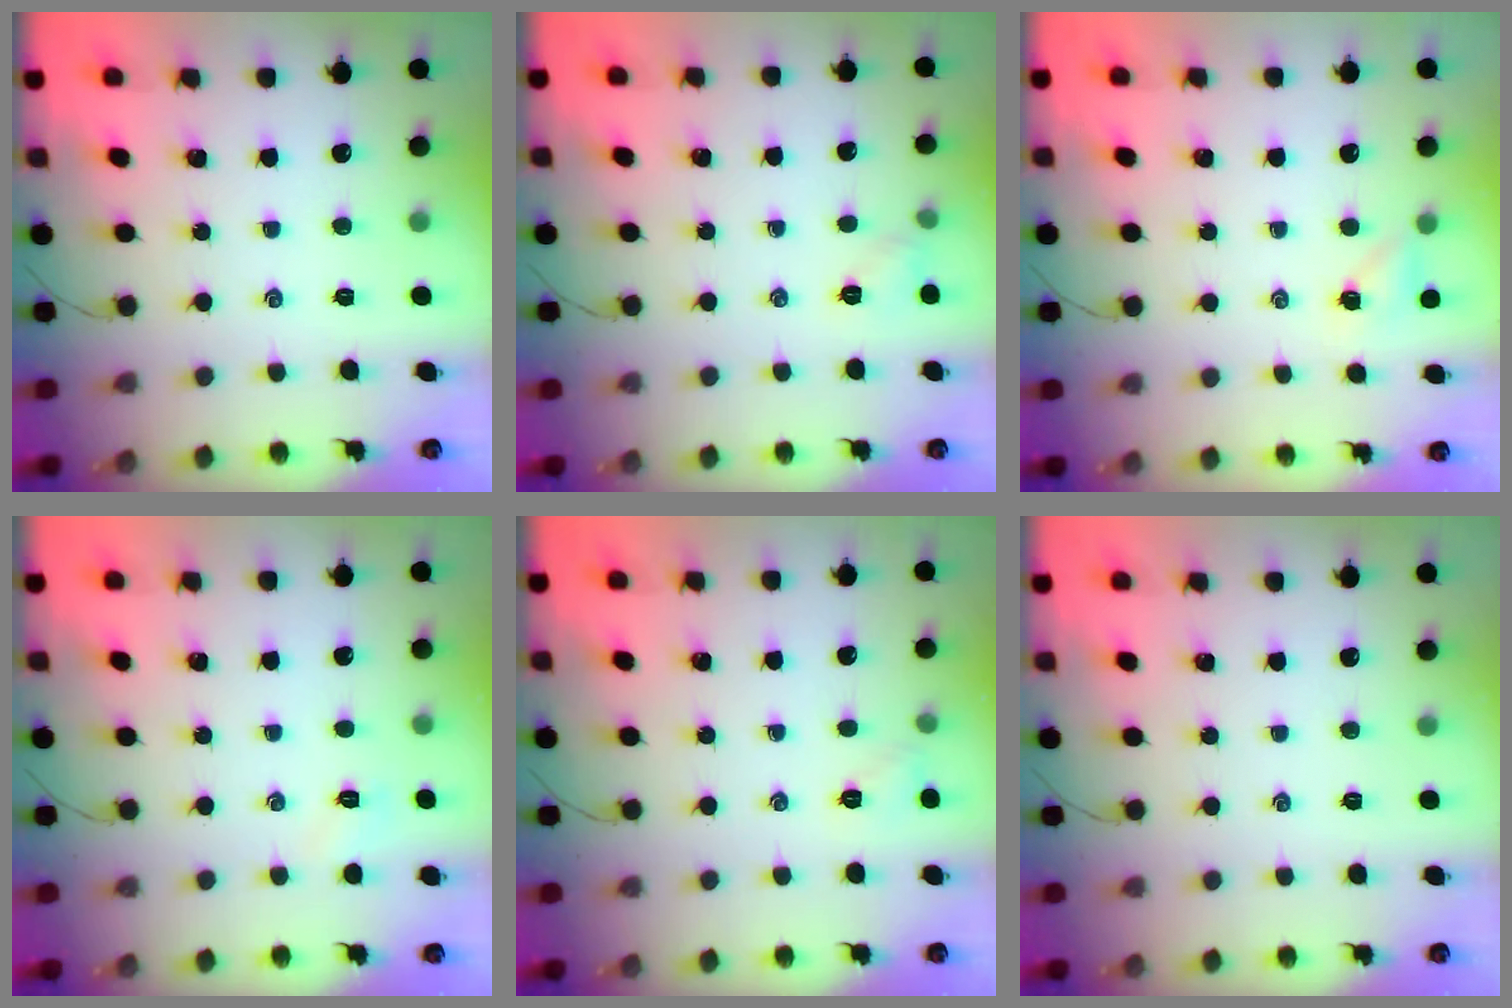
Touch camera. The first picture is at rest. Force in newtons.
{"total": 5.0, "press": 4.7, "slide": 1.5}
{"total": 4.2, "press": 4.1, "slide": 0.9}
{"total": 2.7, "press": 2.6, "slide": 0.7}
{"total": 3.8, "press": 3.6, "slide": 1.2}
{"total": 0.0}